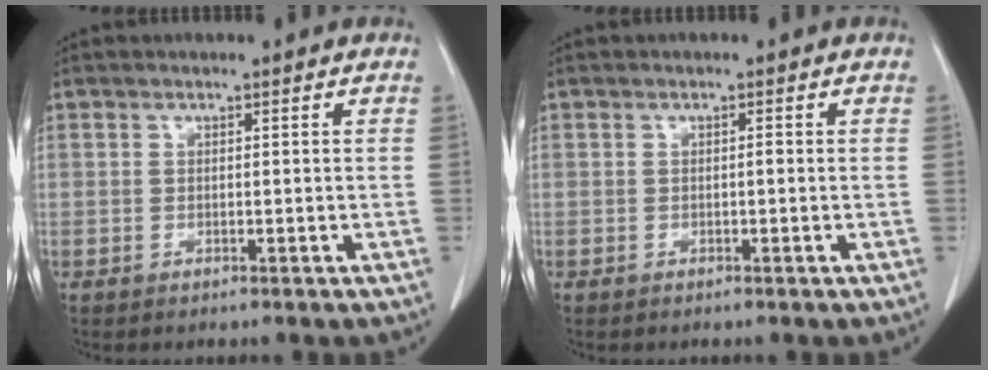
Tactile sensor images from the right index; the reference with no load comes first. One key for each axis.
{"total": 0.6, "fx": -0.1, "fy": 0.2, "fz": 0.6, "tx": -0.011, "ty": 0.001, "tz": -0.001}